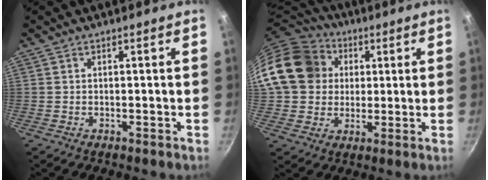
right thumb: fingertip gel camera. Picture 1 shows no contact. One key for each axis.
{"total": 18.8, "fx": 3.6, "fy": 16.1, "fz": 8.9, "tx": -0.152, "ty": 0.032, "tz": 0.063}